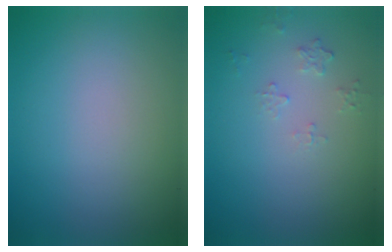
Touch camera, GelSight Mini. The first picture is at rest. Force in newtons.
{"total": 0.7, "press": 0.5, "slide": 0.5}